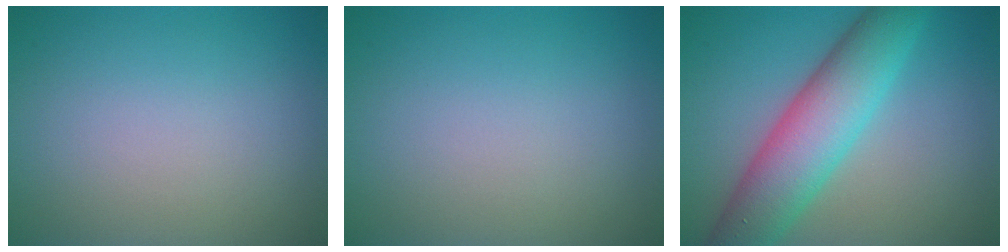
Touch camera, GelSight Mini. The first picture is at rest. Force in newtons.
{"total": 0.0}
{"total": 8.1, "press": 8.1, "slide": 0.2}